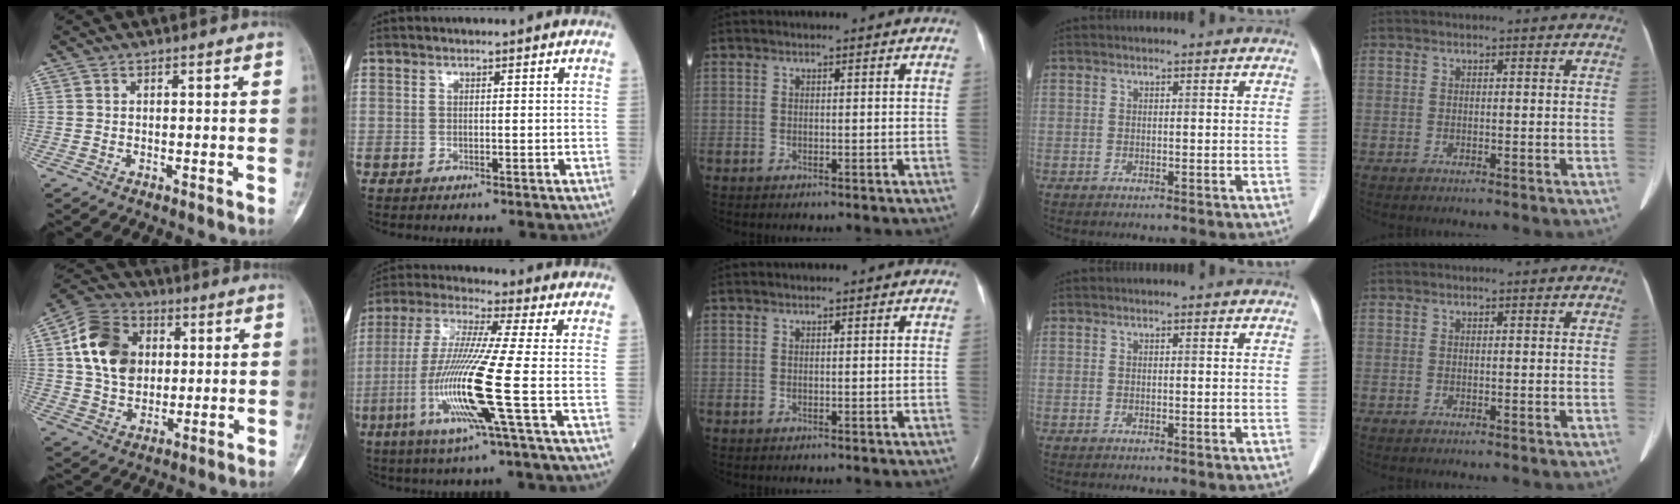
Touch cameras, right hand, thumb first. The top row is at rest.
{"thumb": {"total": 14.7, "force": [3.1, 11.2, 9.0], "torque": [-0.139, 0.004, 0.051]}, "index": {"total": 14.6, "force": [-4.2, -1.8, 13.9], "torque": [-0.295, -0.022, -0.090]}}